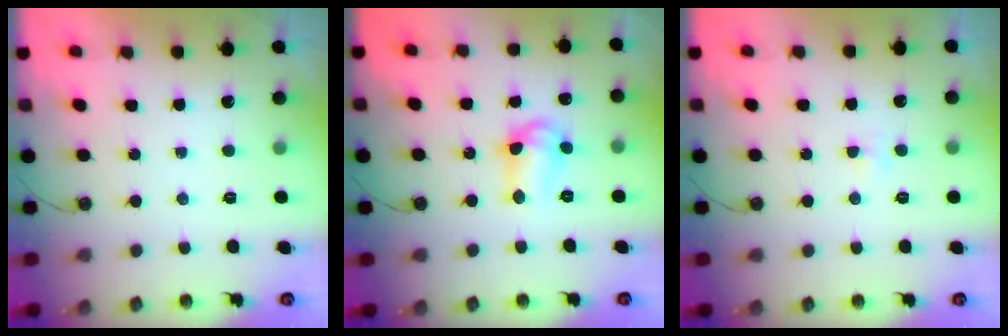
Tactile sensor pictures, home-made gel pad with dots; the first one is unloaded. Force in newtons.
{"total": 10.0, "press": 9.3, "slide": 3.7}
{"total": 2.1, "press": 2.0, "slide": 0.3}